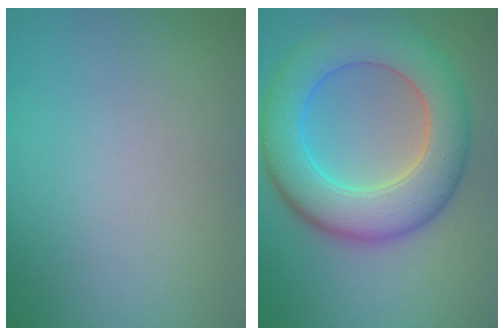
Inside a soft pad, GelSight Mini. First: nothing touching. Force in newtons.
{"total": 8.7, "press": 8.7, "slide": 0.1}